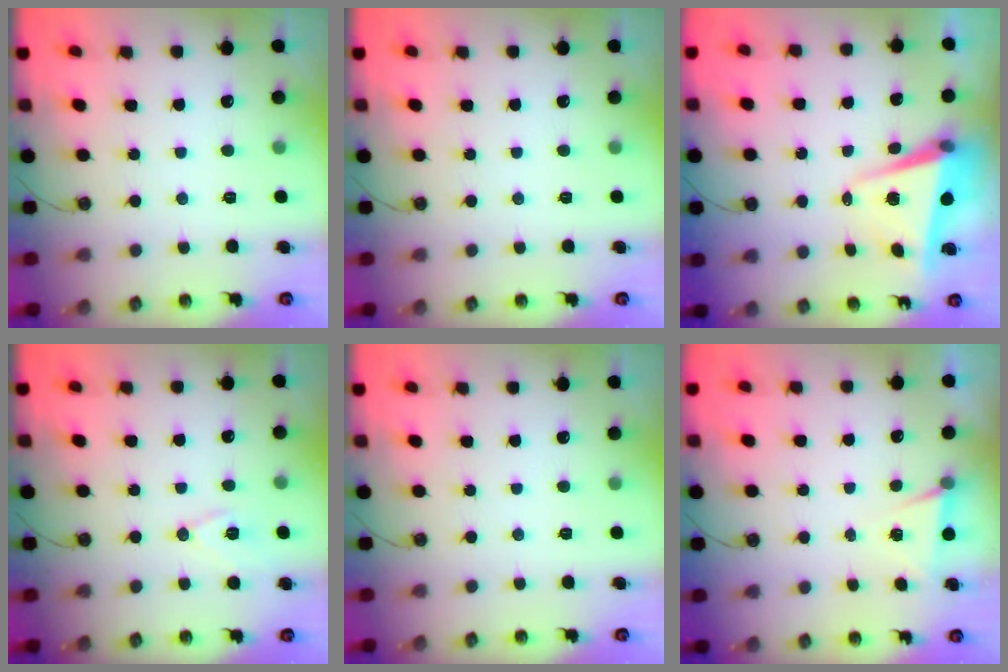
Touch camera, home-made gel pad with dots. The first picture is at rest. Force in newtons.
{"total": 0.0}
{"total": 5.8, "press": 5.7, "slide": 1.0}
{"total": 7.8, "press": 7.0, "slide": 3.5}
{"total": 0.0}
{"total": 4.9, "press": 2.0, "slide": 4.5}